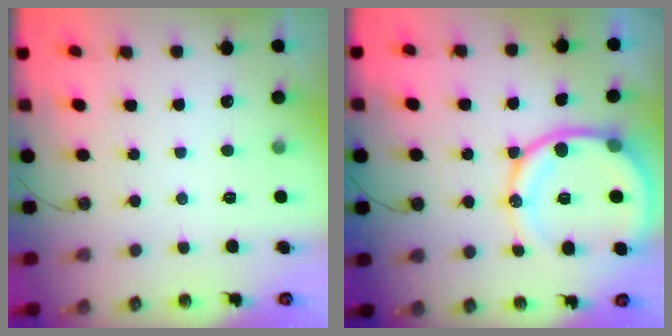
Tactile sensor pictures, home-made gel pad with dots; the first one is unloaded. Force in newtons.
{"total": 16.4, "press": 16.3, "slide": 1.8}